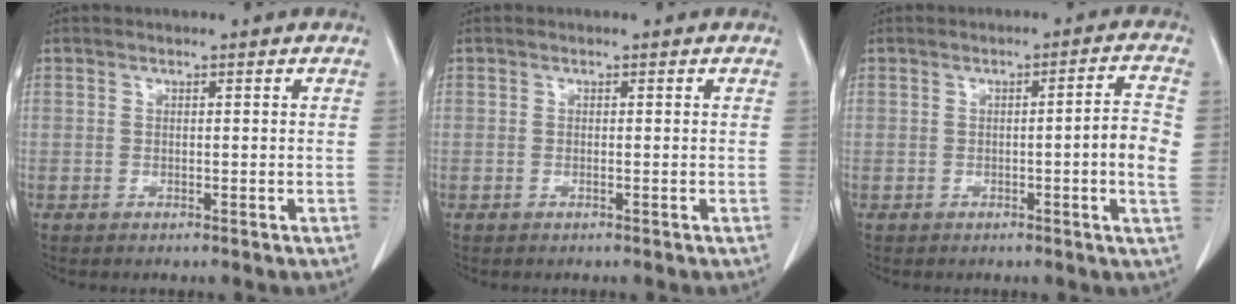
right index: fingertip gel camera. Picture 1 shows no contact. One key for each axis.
{"total": 0.0}
{"total": 5.8, "fx": -0.4, "fy": -0.2, "fz": 5.8, "tx": -0.075, "ty": 0.002, "tz": -0.009}